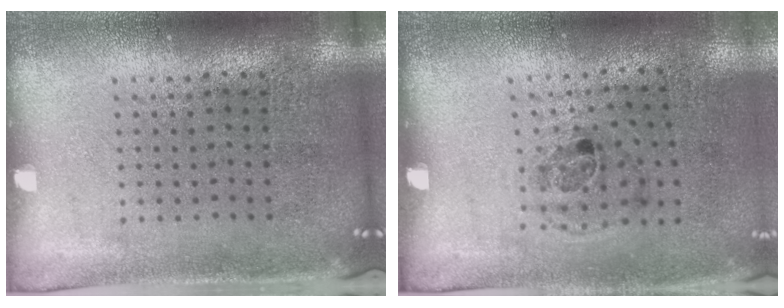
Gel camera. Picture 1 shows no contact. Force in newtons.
{"total": 1.1, "press": 0.7, "slide": 0.9}